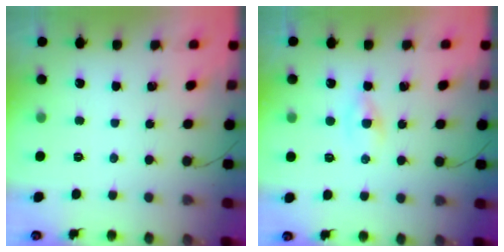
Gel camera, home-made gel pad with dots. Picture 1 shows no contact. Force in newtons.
{"total": 1.1, "press": 0.8, "slide": 0.7}